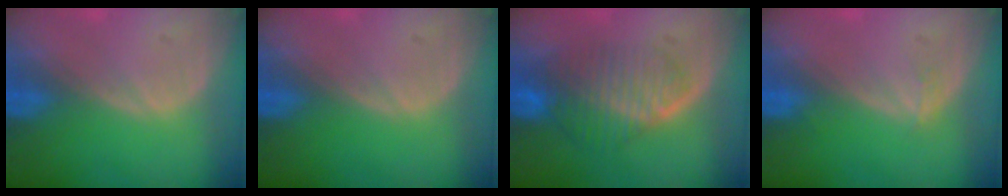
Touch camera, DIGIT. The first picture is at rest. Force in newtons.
{"total": 0.0}
{"total": 7.4, "press": 6.8, "slide": 3.0}
{"total": 0.9, "press": 0.8, "slide": 0.2}